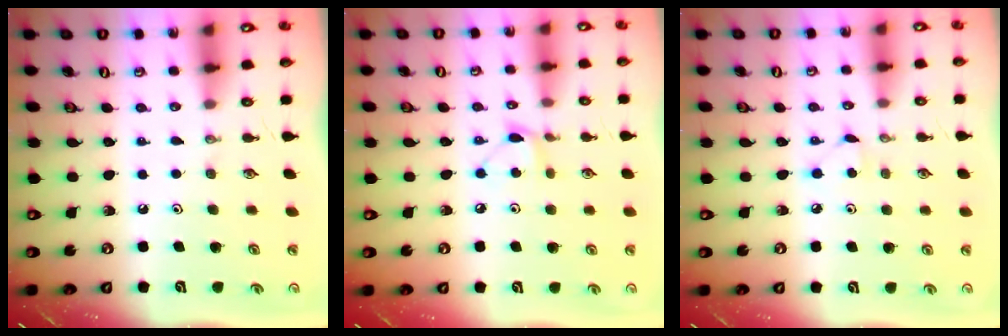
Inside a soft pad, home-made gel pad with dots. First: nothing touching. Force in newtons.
{"total": 5.4, "press": 5.4, "slide": 0.6}
{"total": 3.2, "press": 3.1, "slide": 0.4}